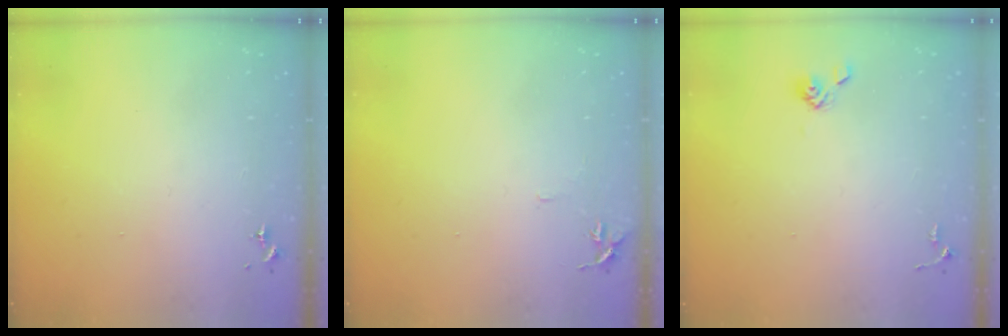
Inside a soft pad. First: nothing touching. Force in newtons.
{"total": 3.5, "press": 3.5, "slide": 0.4}
{"total": 4.6, "press": 4.1, "slide": 2.1}